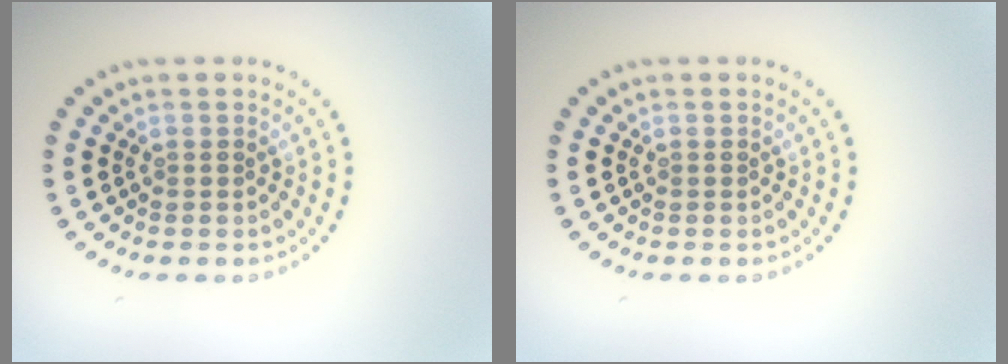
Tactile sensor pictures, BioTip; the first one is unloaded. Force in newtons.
{"total": 0.0}